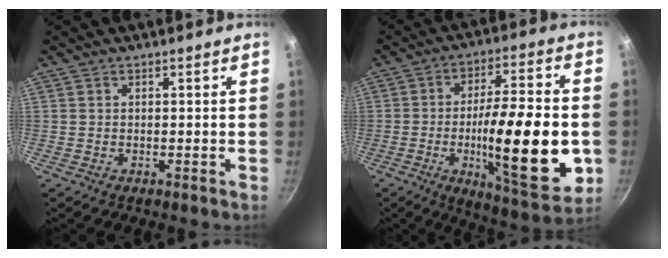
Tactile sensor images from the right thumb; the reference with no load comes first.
{"total": 23.4, "force": [-4.4, 6.6, 22.0], "torque": [-0.325, 0.011, -0.063]}